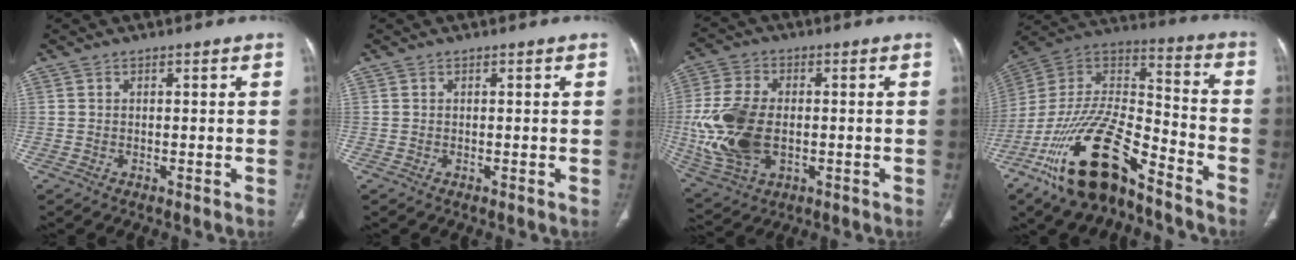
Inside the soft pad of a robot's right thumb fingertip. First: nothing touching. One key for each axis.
{"total": 0.0}
{"total": 15.6, "fx": -1.5, "fy": 9.7, "fz": 12.1, "tx": -0.263, "ty": 0.000, "tz": -0.016}
{"total": 22.4, "fx": -14.5, "fy": 8.8, "fz": 14.6, "tx": -0.295, "ty": 0.070, "tz": -0.262}